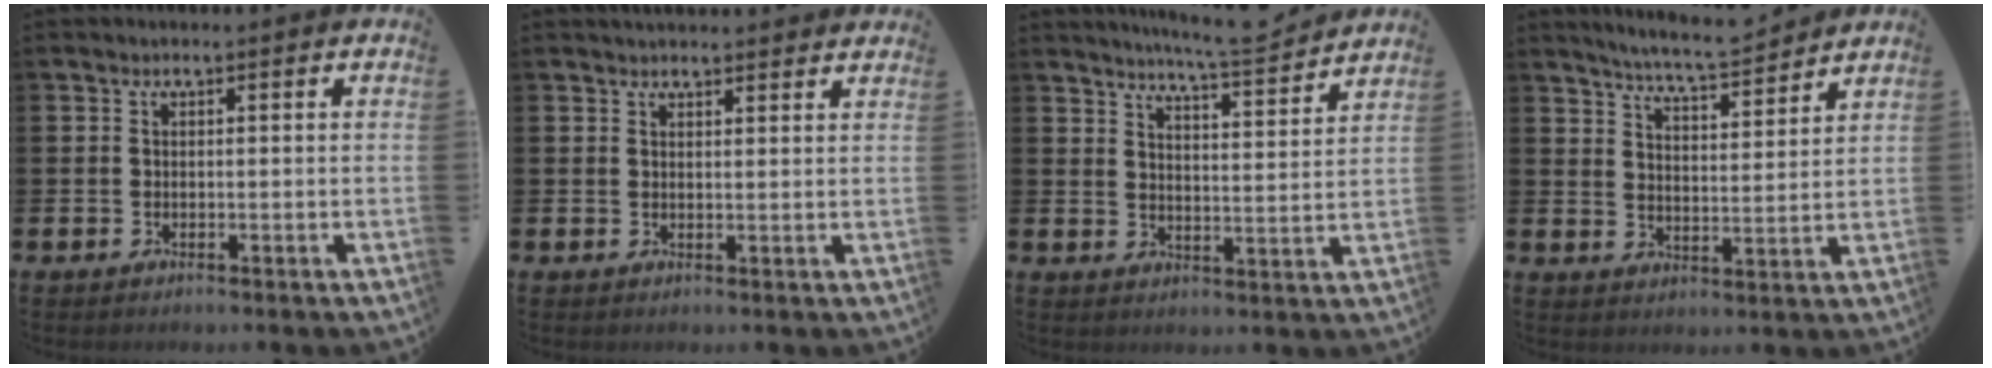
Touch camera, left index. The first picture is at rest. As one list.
[{"total": 2.4, "force": [2.4, 0.4, 0.1], "torque": [-0.006, -0.009, 0.044]}, {"total": 7.0, "force": [6.8, -0.3, 1.8], "torque": [-0.042, -0.045, 0.119]}, {"total": 6.6, "force": [6.4, -0.2, 1.5], "torque": [-0.045, -0.038, 0.112]}]